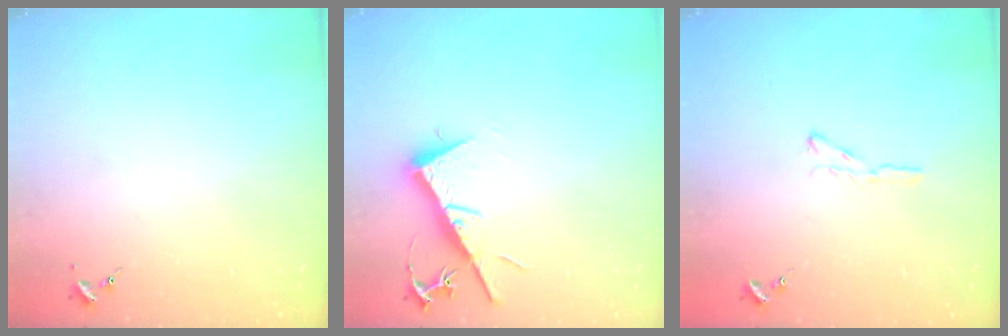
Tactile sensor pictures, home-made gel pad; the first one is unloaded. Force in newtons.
{"total": 11.3, "press": 11.3, "slide": 0.7}
{"total": 4.5, "press": 4.4, "slide": 0.6}